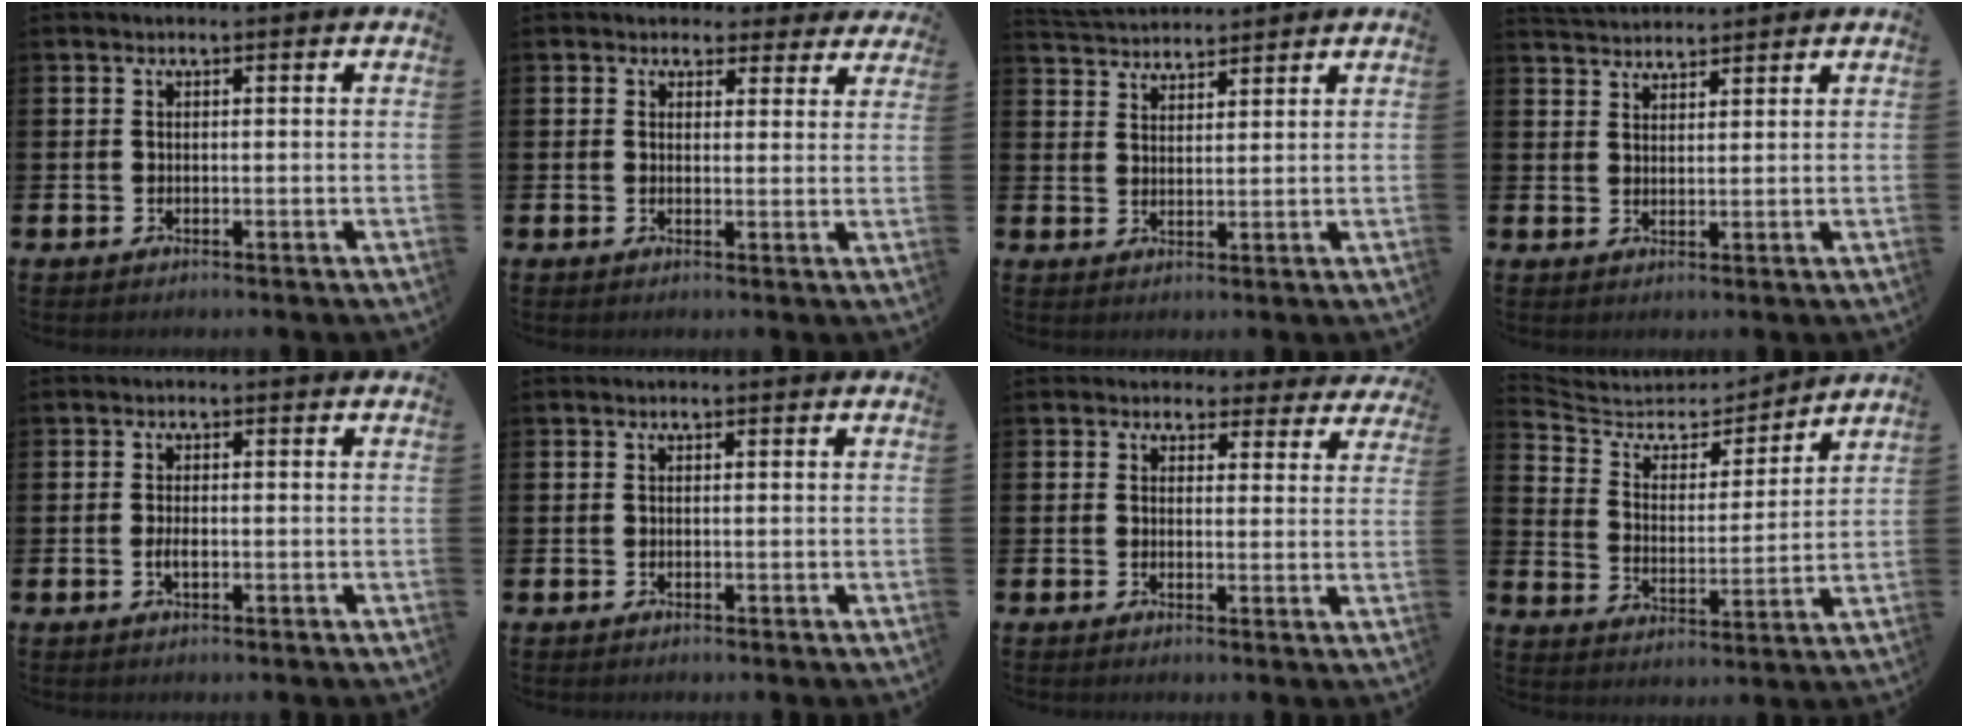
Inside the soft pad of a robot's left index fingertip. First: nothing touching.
{"total": 3.3, "force": [2.9, 1.6, 0.0], "torque": [0.002, -0.014, 0.048]}
{"total": 3.6, "force": [3.5, 0.5, -0.2], "torque": [-0.009, -0.018, 0.065]}
{"total": 3.1, "force": [3.1, 0.5, 0.0], "torque": [-0.001, -0.014, 0.056]}
{"total": 1.6, "force": [-0.3, 0.7, 1.4], "torque": [-0.019, -0.003, -0.007]}
{"total": 0.0}
{"total": 3.3, "force": [2.8, 1.7, 0.1], "torque": [-0.001, -0.017, 0.046]}
{"total": 5.9, "force": [5.3, 2.2, 1.1], "torque": [-0.056, -0.046, 0.087]}